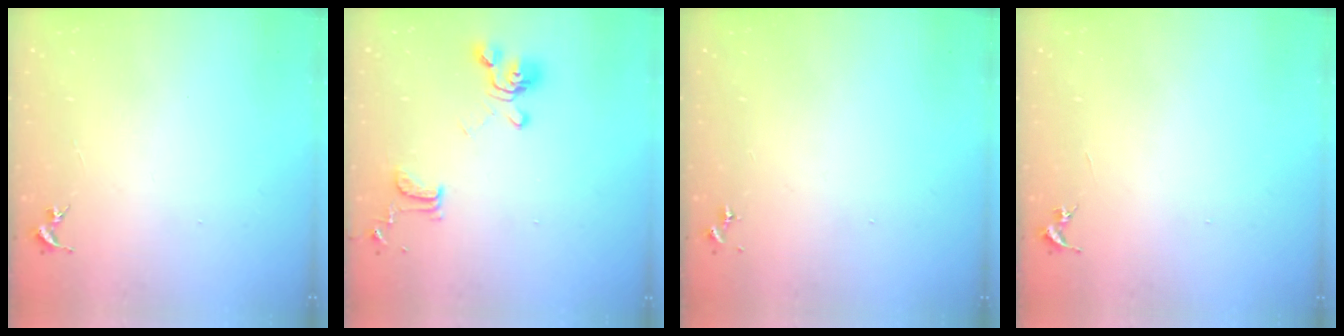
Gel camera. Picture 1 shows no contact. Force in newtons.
{"total": 14.3, "press": 14.3, "slide": 1.3}
{"total": 0.0}
{"total": 0.0}